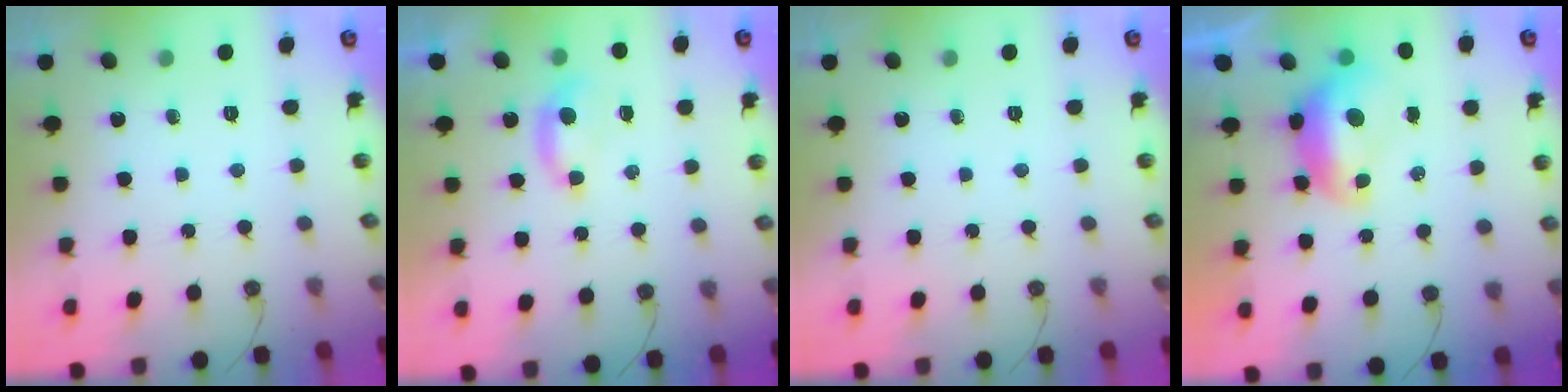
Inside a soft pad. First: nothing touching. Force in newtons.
{"total": 1.0, "press": 0.9, "slide": 0.5}
{"total": 0.0}
{"total": 1.7, "press": 1.6, "slide": 0.6}